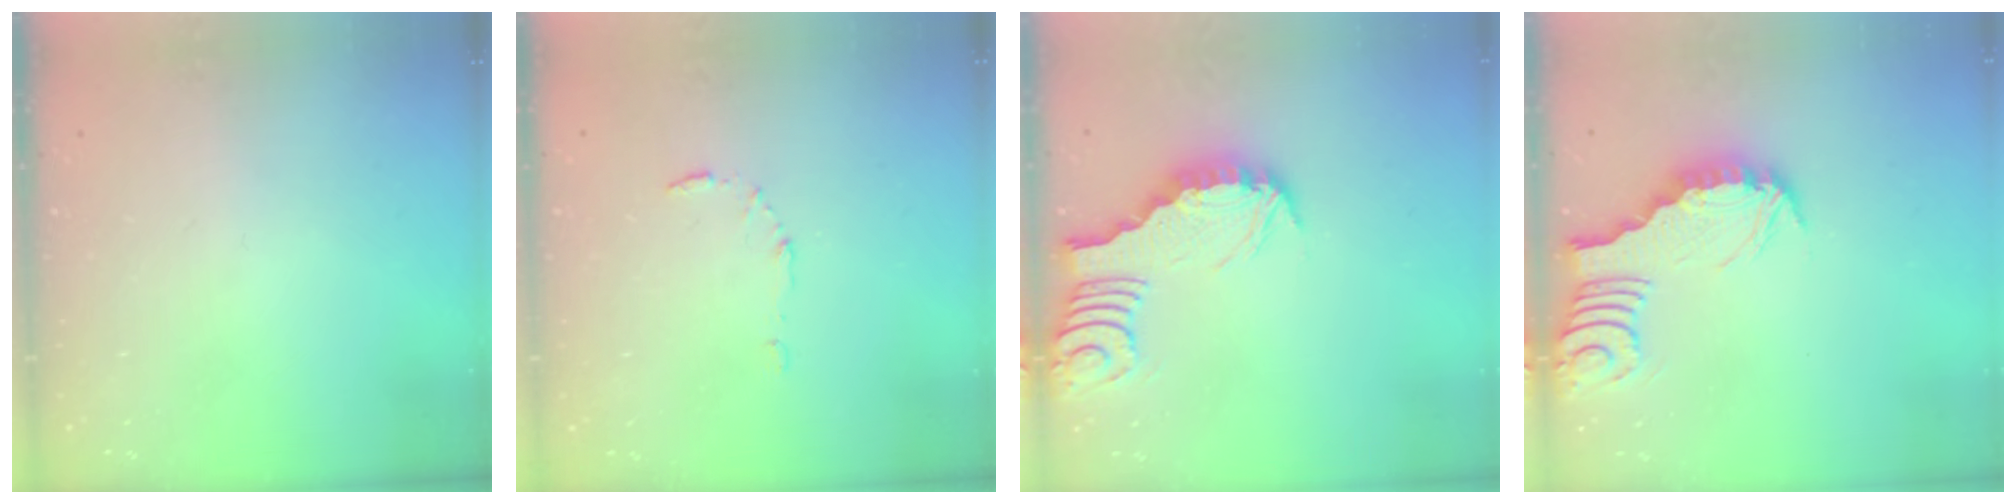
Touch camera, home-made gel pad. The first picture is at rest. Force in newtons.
{"total": 4.9, "press": 4.9, "slide": 0.4}
{"total": 3.2, "press": 3.2, "slide": 0.4}
{"total": 3.3, "press": 3.2, "slide": 0.3}